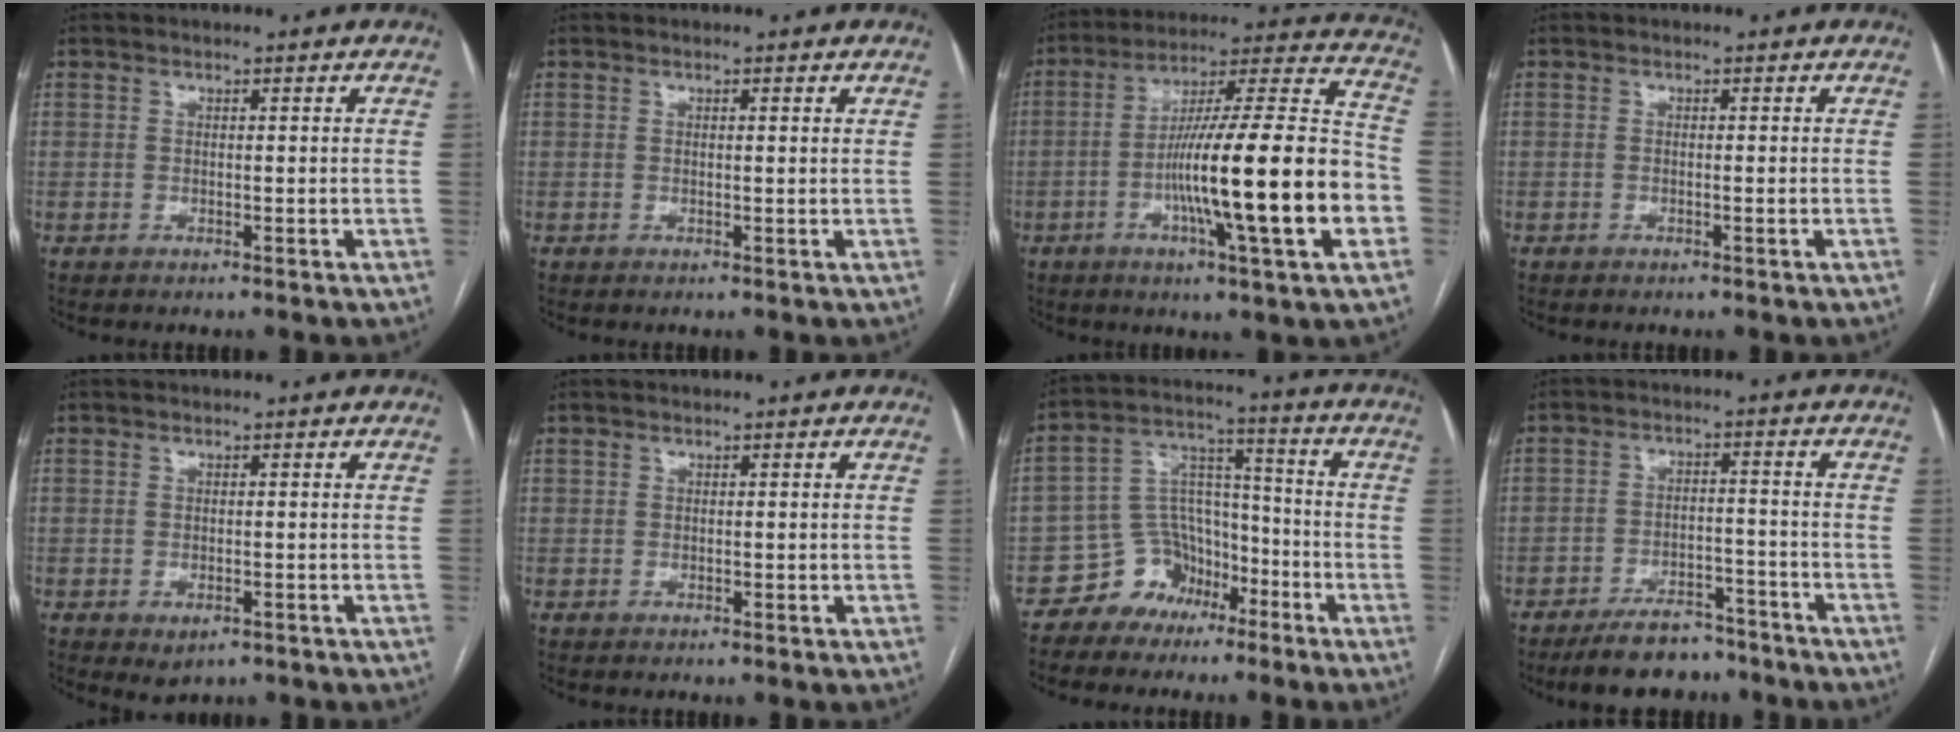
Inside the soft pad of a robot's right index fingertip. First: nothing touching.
{"total": 0.8, "force": [0.4, 0.1, 0.6], "torque": [-0.015, 0.003, 0.003]}
{"total": 23.5, "force": [-5.8, 0.9, 22.8], "torque": [-0.328, 0.002, -0.097]}
{"total": 0.0}
{"total": 2.3, "force": [-1.0, 1.4, 1.5], "torque": [-0.020, -0.004, -0.004]}
{"total": 0.6, "force": [0.3, 0.5, -0.1], "torque": [0.004, 0.005, 0.005]}
{"total": 8.7, "force": [-5.7, 6.3, 1.9], "torque": [-0.038, 0.044, -0.098]}
{"total": 8.5, "force": [-7.2, 3.4, 3.0], "torque": [-0.045, 0.001, -0.117]}